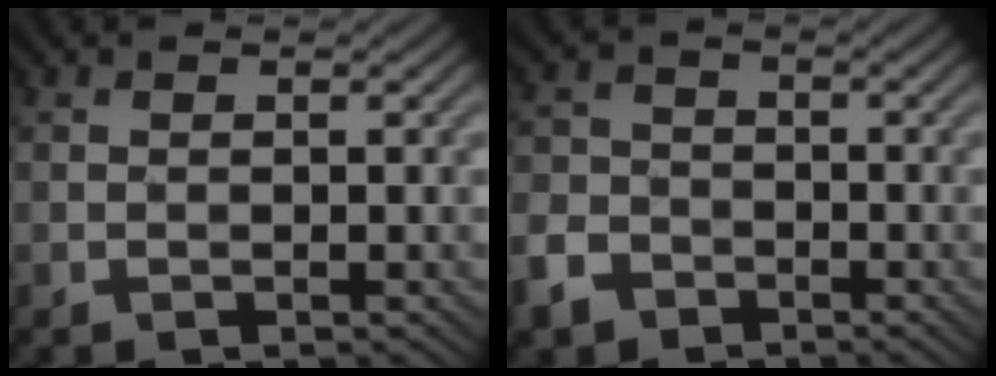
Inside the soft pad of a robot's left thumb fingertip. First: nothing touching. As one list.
[{"total": 4.7, "force": [-3.0, 3.3, 1.5], "torque": [-0.048, -0.002, -0.067]}]